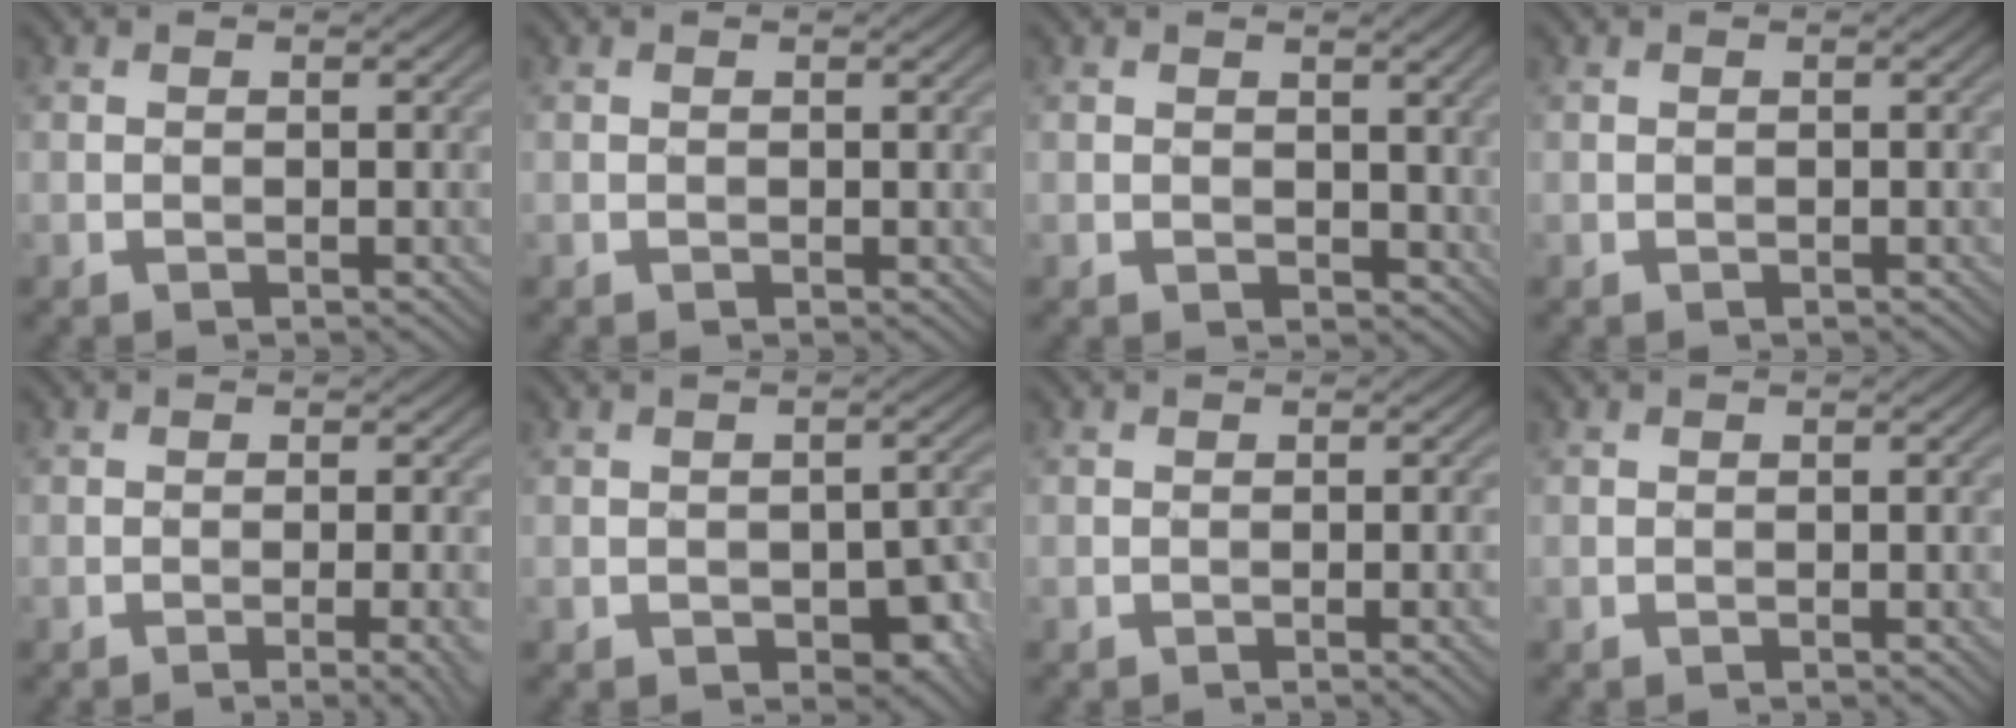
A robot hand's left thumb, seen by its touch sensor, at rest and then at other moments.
{"total": 0.0}
{"total": 2.4, "force": [1.0, 1.7, 1.3], "torque": [-0.026, -0.003, 0.018]}
{"total": 0.0}
{"total": 3.8, "force": [-1.3, 0.8, 3.5], "torque": [-0.042, 0.005, -0.021]}
{"total": 5.1, "force": [-1.9, 2.9, 3.8], "torque": [-0.046, -0.007, -0.023]}
{"total": 2.3, "force": [-0.6, 0.4, 2.2], "torque": [-0.029, 0.002, -0.011]}
{"total": 0.7, "force": [-0.2, 0.1, 0.7], "torque": [-0.010, -0.002, -0.003]}